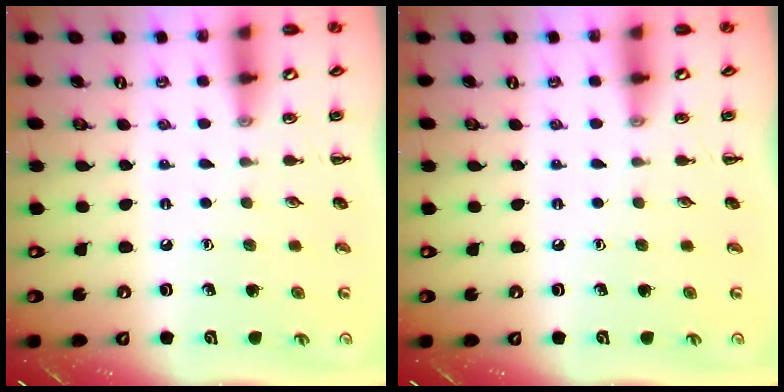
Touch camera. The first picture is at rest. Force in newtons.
{"total": 0.0}